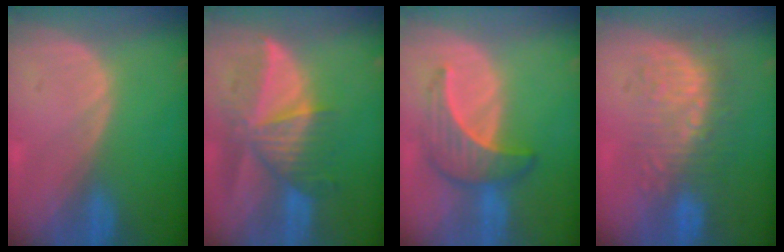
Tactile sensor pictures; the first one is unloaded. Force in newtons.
{"total": 8.8, "press": 8.0, "slide": 3.6}
{"total": 6.5, "press": 6.4, "slide": 1.2}
{"total": 9.1, "press": 8.7, "slide": 2.6}